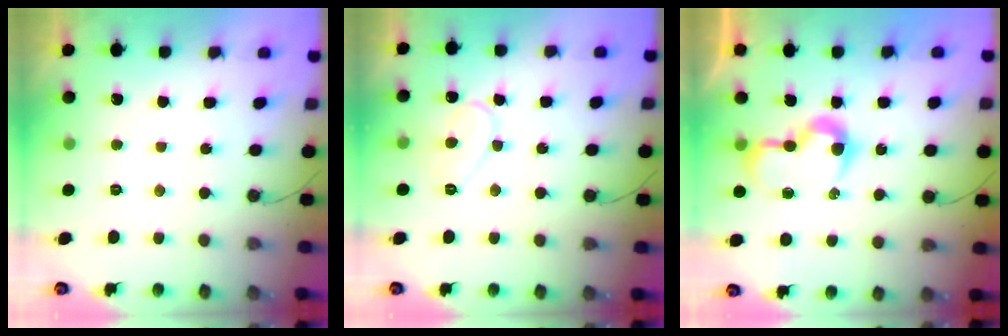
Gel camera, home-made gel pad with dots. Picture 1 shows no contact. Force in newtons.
{"total": 9.7, "press": 9.7, "slide": 0.8}
{"total": 8.7, "press": 8.7, "slide": 0.3}